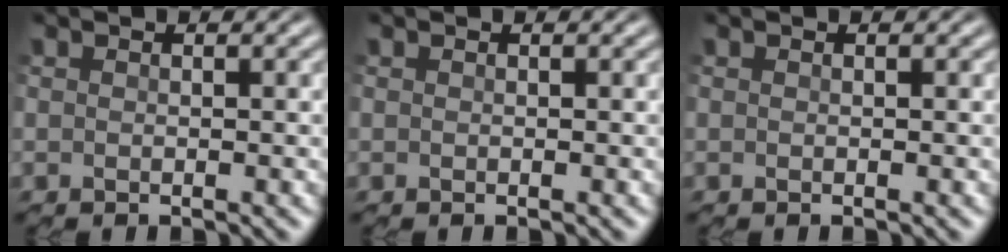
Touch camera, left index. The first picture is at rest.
{"total": 0.0}
{"total": 0.0}